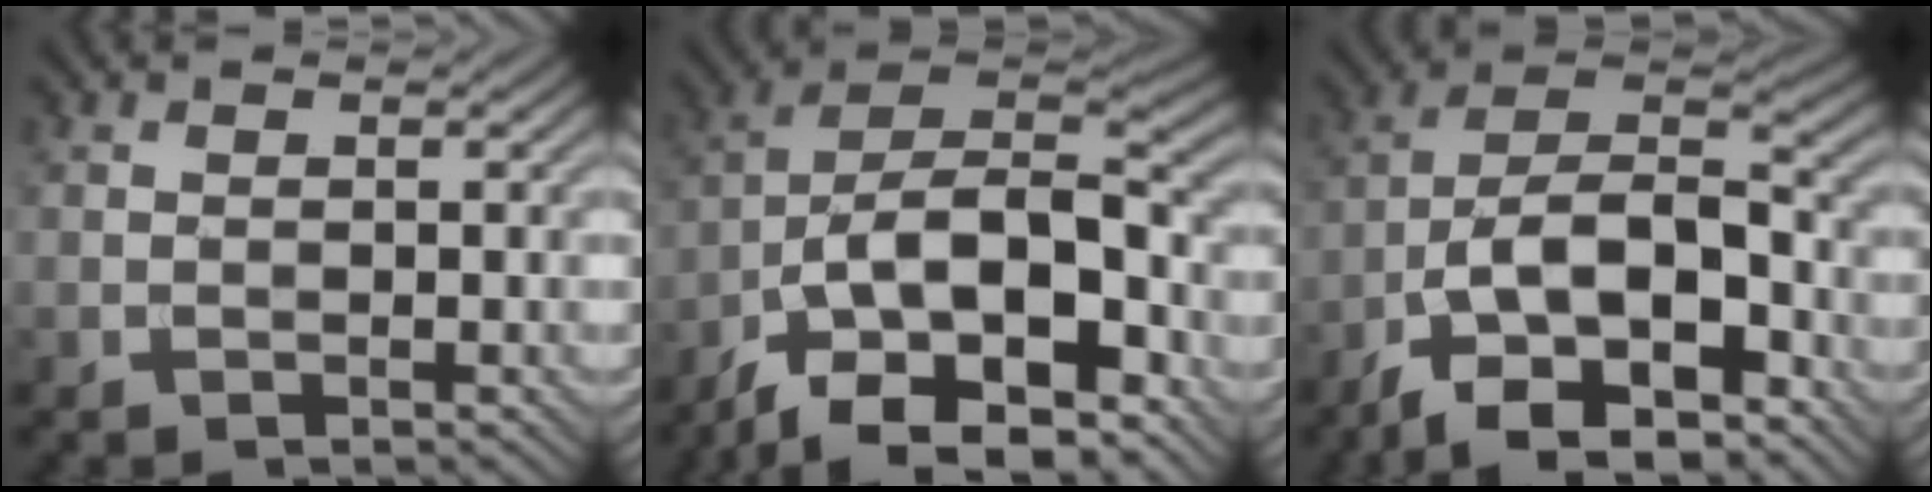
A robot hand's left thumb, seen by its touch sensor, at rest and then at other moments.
{"total": 16.1, "force": [-9.4, 7.3, 10.9], "torque": [-0.195, -0.016, -0.172]}
{"total": 14.2, "force": [-8.0, 5.9, 10.1], "torque": [-0.183, -0.007, -0.154]}